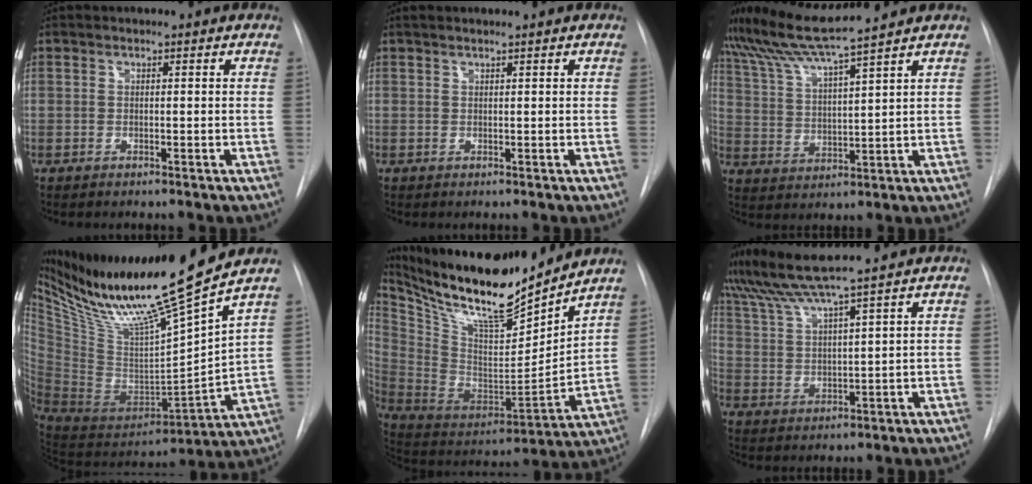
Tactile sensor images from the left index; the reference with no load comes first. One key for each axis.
{"total": 1.4, "fx": 1.1, "fy": -0.2, "fz": 0.8, "tx": -0.008, "ty": 0.016, "tz": 0.021}
{"total": 9.1, "fx": 8.1, "fy": -1.7, "fz": 3.7, "tx": -0.079, "ty": 0.003, "tz": 0.160}
{"total": 24.2, "fx": 18.6, "fy": -0.8, "fz": 15.4, "tx": -0.257, "ty": -0.029, "tz": 0.336}
{"total": 21.3, "fx": 18.5, "fy": 2.6, "fz": 10.3, "tx": -0.210, "ty": -0.021, "tz": 0.325}
{"total": 8.0, "fx": 6.9, "fy": -1.7, "fz": 3.6, "tx": -0.074, "ty": 0.007, "tz": 0.133}